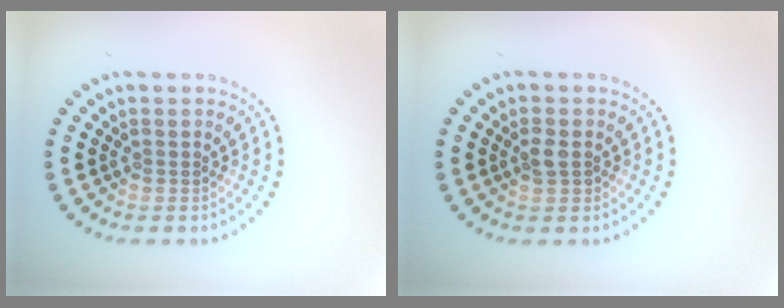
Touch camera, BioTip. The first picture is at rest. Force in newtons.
{"total": 1.4, "press": 1.4, "slide": 0.1}